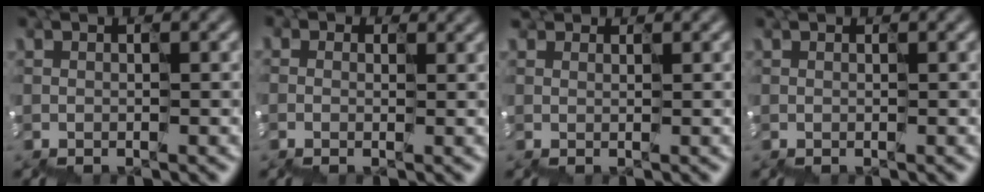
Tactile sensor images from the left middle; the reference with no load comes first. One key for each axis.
{"total": 0.8, "fx": 0.0, "fy": 0.7, "fz": 0.4, "tx": -0.012, "ty": 0.002, "tz": 0.002}
{"total": 0.8, "fx": 0.8, "fy": 0.2, "fz": -0.2, "tx": 0.005, "ty": 0.008, "tz": 0.012}
{"total": 0.0}